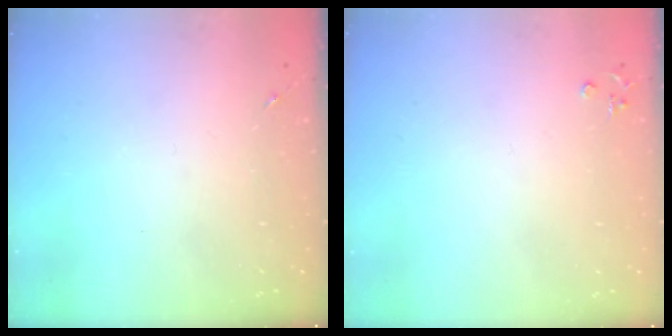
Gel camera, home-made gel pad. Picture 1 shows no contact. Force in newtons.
{"total": 3.3, "press": 3.3, "slide": 0.3}